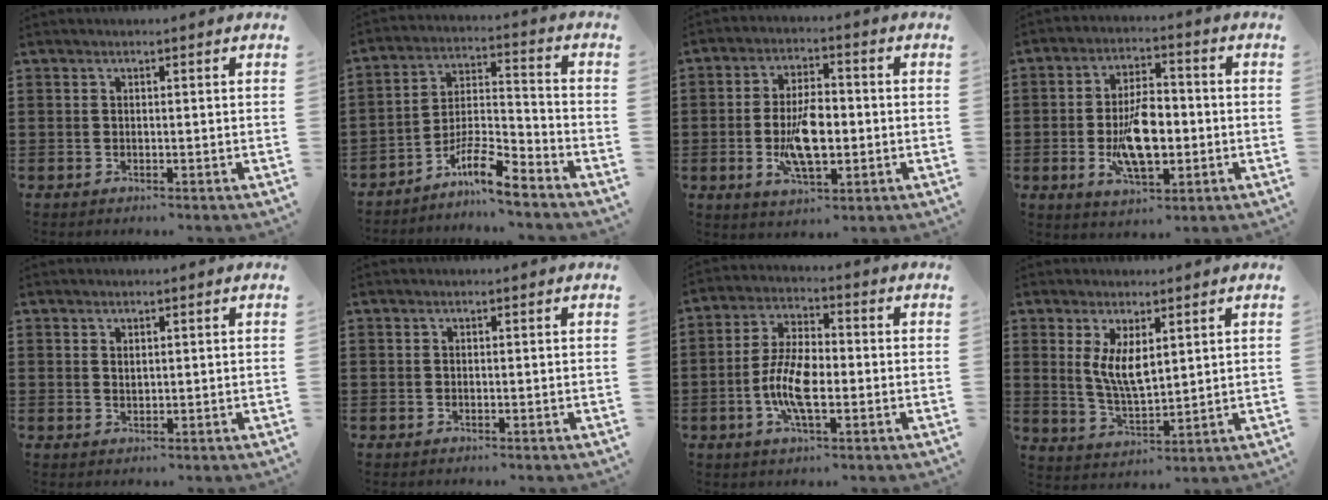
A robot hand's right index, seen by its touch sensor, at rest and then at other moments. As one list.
[{"total": 8.3, "force": [-6.8, 1.2, 4.5], "torque": [-0.084, 0.008, -0.128]}, {"total": 8.8, "force": [-1.5, 3.9, 7.8], "torque": [-0.159, -0.008, -0.034]}, {"total": 9.9, "force": [-1.8, 4.6, 8.6], "torque": [-0.160, -0.008, -0.038]}, {"total": 0.9, "force": [0.7, 0.5, 0.4], "torque": [-0.009, 0.003, 0.014]}, {"total": 0.0}, {"total": 8.3, "force": [-2.1, 3.3, 7.3], "torque": [-0.165, -0.005, -0.047]}, {"total": 5.8, "force": [1.8, 2.4, 5.0], "torque": [-0.102, 0.002, 0.033]}]